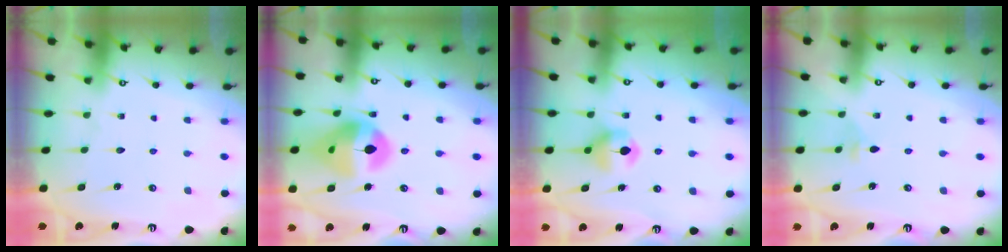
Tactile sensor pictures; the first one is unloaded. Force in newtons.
{"total": 14.8, "press": 14.7, "slide": 1.8}
{"total": 6.4, "press": 6.4, "slide": 0.6}
{"total": 2.9, "press": 2.8, "slide": 0.8}